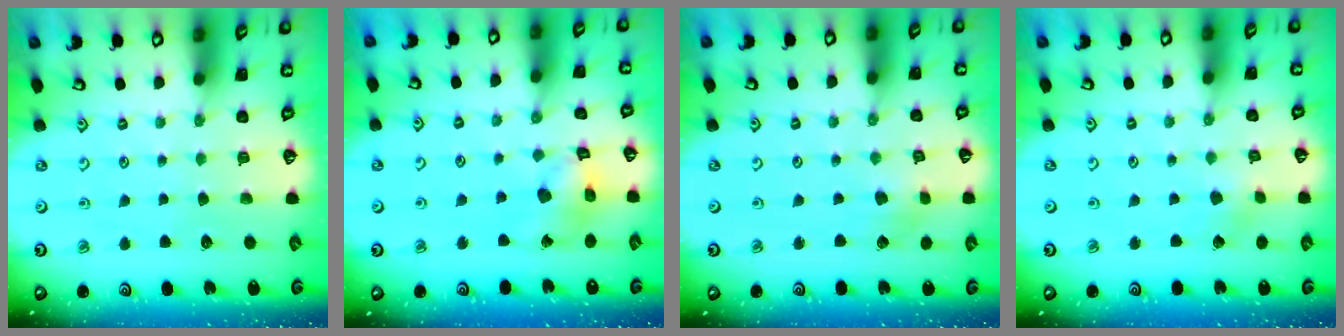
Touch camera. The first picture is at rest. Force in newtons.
{"total": 10.5, "press": 10.4, "slide": 1.3}
{"total": 2.7, "press": 2.7, "slide": 0.4}
{"total": 2.2, "press": 2.2, "slide": 0.1}